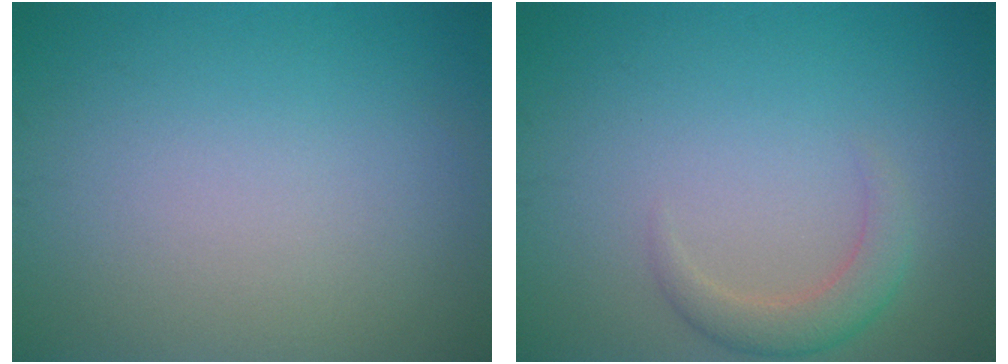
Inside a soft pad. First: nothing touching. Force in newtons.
{"total": 2.4, "press": 2.4, "slide": 0.2}